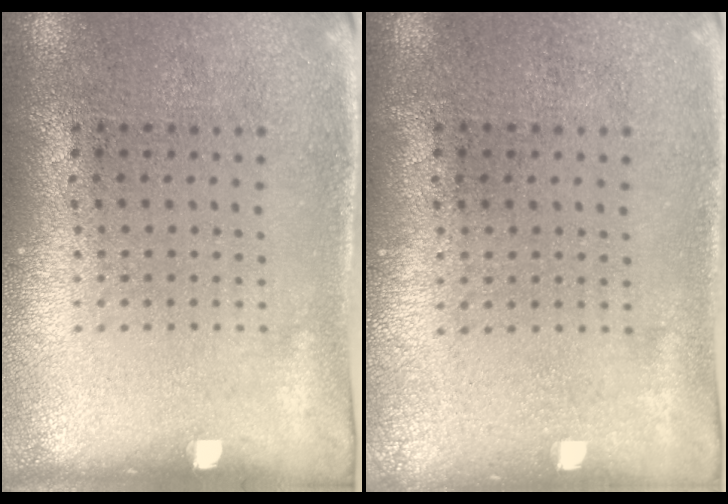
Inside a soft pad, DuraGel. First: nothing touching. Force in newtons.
{"total": 0.0}